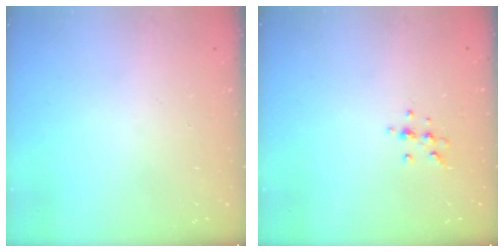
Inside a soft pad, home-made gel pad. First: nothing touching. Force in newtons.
{"total": 6.0, "press": 5.6, "slide": 2.0}